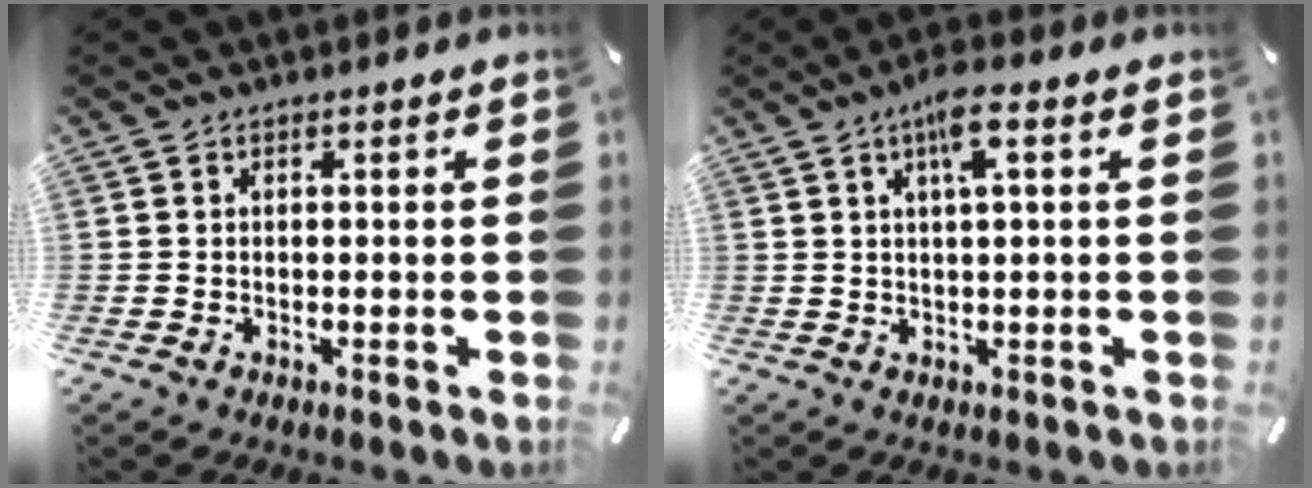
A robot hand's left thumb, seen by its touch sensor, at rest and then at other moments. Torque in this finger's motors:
{"motor_torque": [1.06, 1.03, 0.10, -0.06, 0.05]}